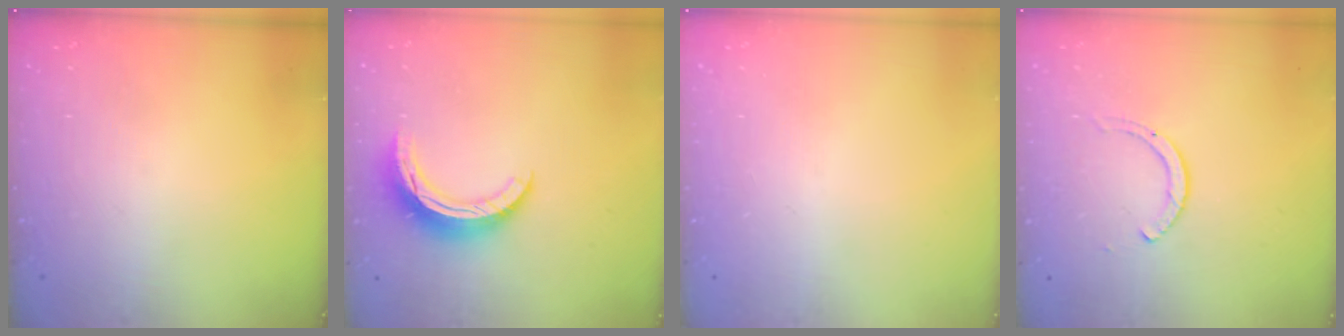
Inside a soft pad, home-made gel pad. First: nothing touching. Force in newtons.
{"total": 9.9, "press": 9.9, "slide": 0.7}
{"total": 0.0}
{"total": 2.0, "press": 1.9, "slide": 0.3}